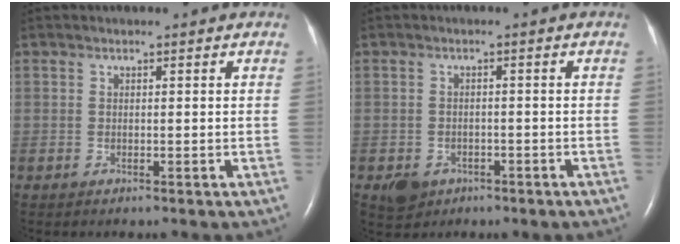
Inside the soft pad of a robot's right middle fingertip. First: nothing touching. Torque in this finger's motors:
{"motor_torque": [-0.02, -0.22, 0.04, 0.01]}